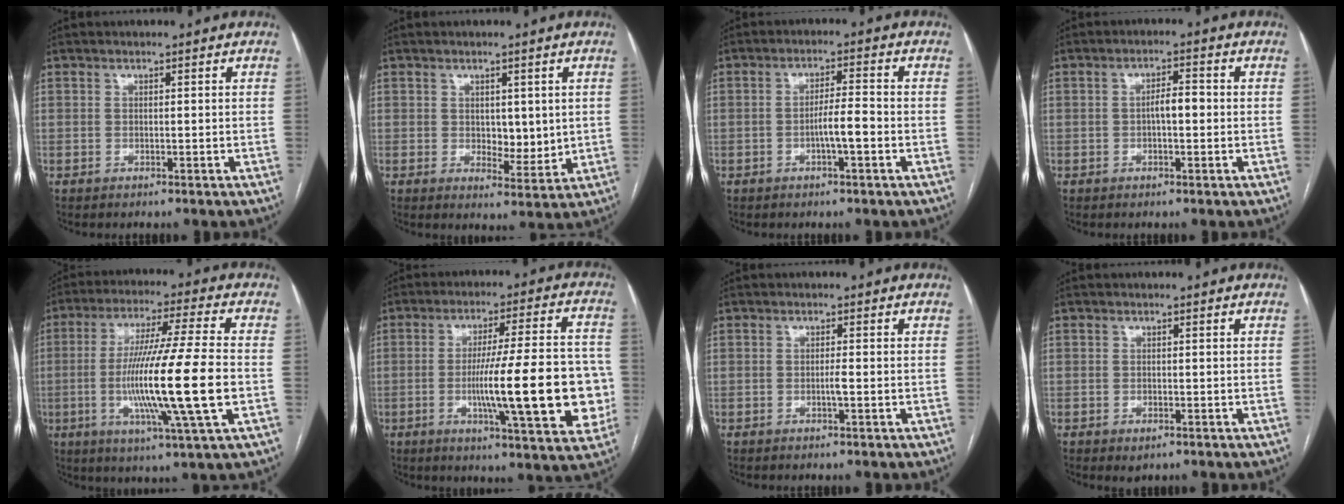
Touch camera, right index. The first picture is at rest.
{"total": 4.7, "force": [0.6, 2.6, 3.8], "torque": [-0.052, -0.010, 0.017]}
{"total": 4.4, "force": [-1.4, 0.3, 4.1], "torque": [-0.073, 0.005, -0.024]}
{"total": 3.0, "force": [-0.3, 0.9, 2.8], "torque": [-0.044, 0.009, -0.005]}
{"total": 17.8, "force": [-3.0, -0.8, 17.5], "torque": [-0.329, -0.017, -0.061]}
{"total": 19.0, "force": [-3.3, 2.5, 18.5], "torque": [-0.245, 0.012, -0.039]}
{"total": 1.2, "force": [-0.3, -0.1, 1.1], "torque": [-0.020, 0.001, -0.004]}
{"total": 1.4, "force": [-0.8, 0.8, 0.8], "torque": [-0.008, 0.000, -0.004]}